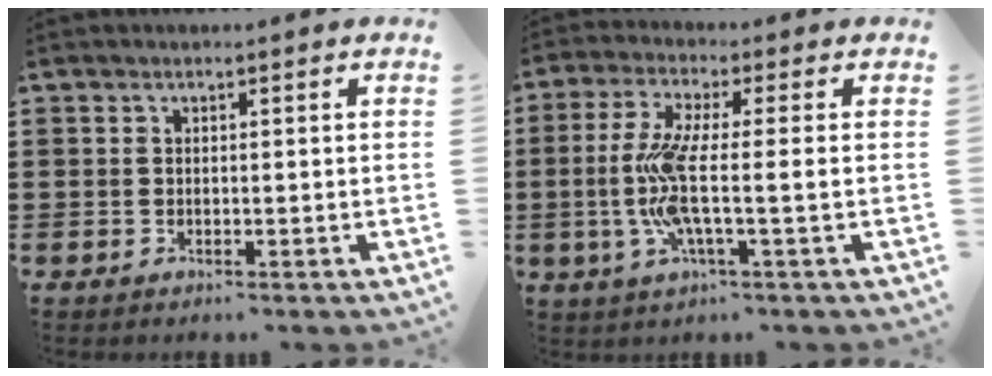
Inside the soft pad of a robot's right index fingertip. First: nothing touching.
{"total": 8.6, "force": [-1.0, 1.0, 8.5], "torque": [-0.191, -0.022, -0.030]}